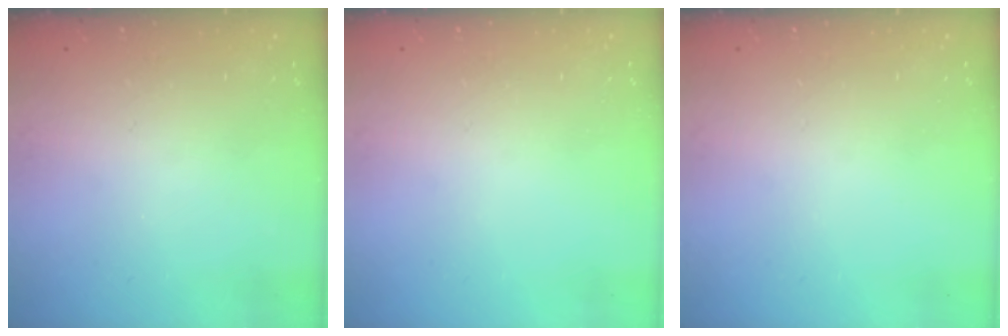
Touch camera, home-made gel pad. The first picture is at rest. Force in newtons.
{"total": 0.0}
{"total": 0.0}